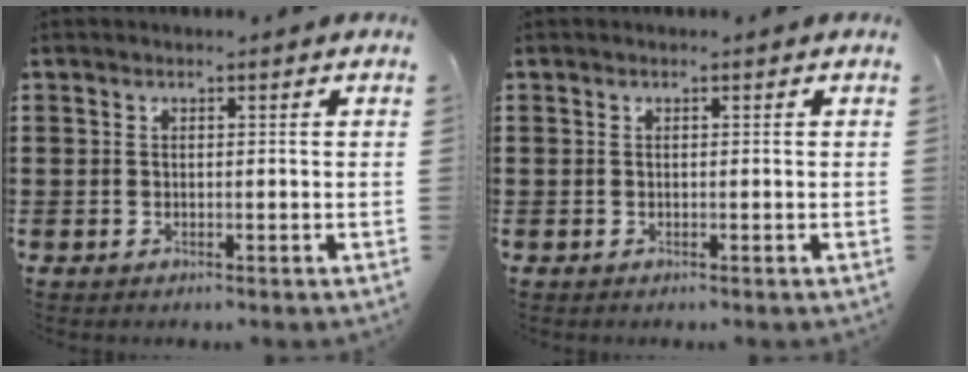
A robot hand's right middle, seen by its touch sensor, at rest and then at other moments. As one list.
[{"total": 0.0}]